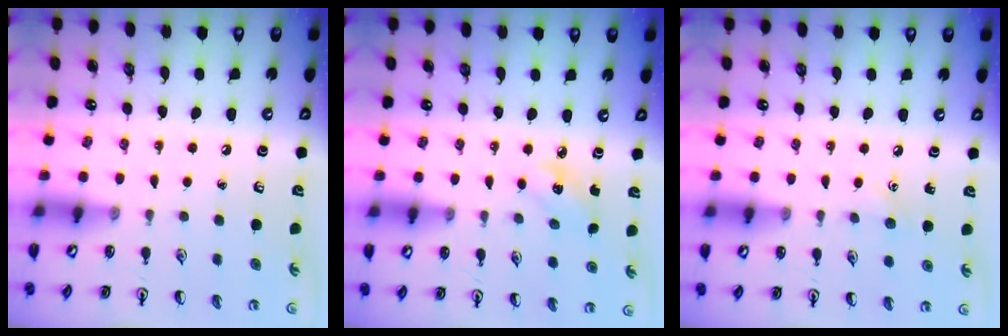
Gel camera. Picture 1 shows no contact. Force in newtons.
{"total": 2.4, "press": 2.2, "slide": 0.9}
{"total": 3.7, "press": 3.5, "slide": 1.3}